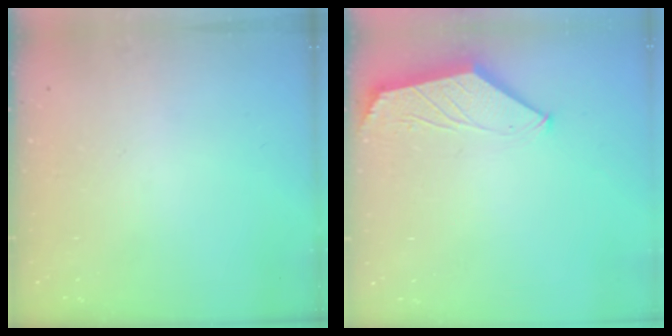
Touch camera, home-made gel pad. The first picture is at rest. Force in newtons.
{"total": 1.6, "press": 1.6, "slide": 0.4}